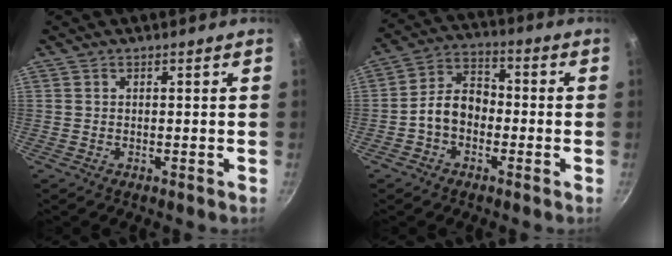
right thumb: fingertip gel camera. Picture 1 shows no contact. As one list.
[{"total": 8.2, "force": [-2.0, 6.0, 5.3], "torque": [-0.061, 0.037, -0.049]}]